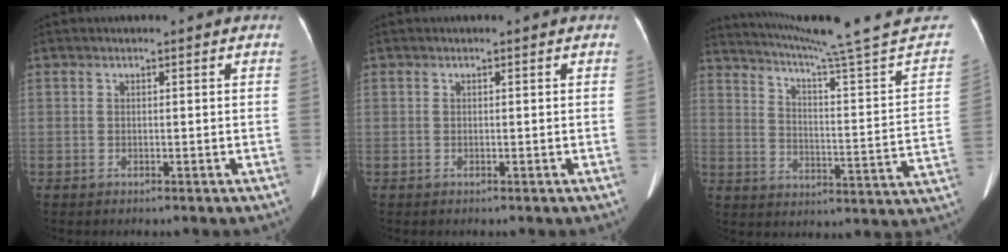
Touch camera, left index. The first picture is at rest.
{"total": 0.0}
{"total": 25.3, "force": [22.7, -1.8, 10.9], "torque": [-0.172, -0.086, 0.293]}